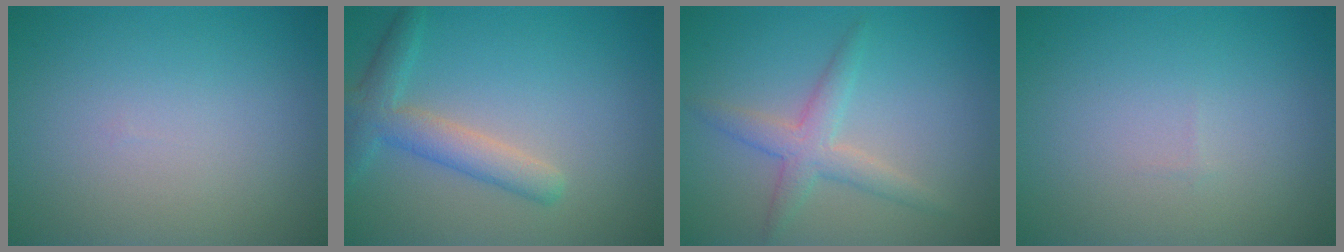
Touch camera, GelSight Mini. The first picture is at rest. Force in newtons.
{"total": 3.6, "press": 3.6, "slide": 0.2}
{"total": 3.0, "press": 3.0, "slide": 0.1}
{"total": 0.0}